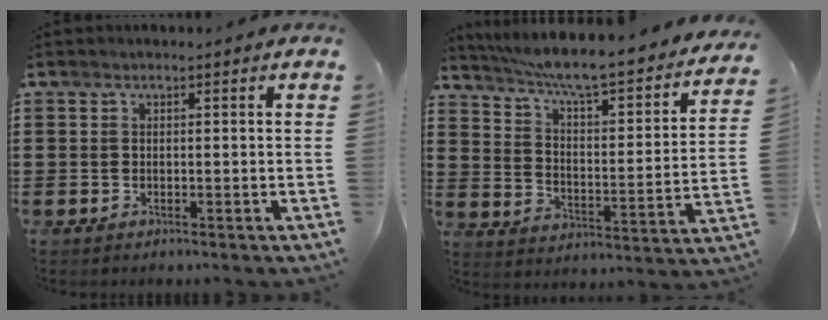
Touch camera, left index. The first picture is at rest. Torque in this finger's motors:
{"motor_torque": [1.35, -0.79, 0.39, 0.21]}